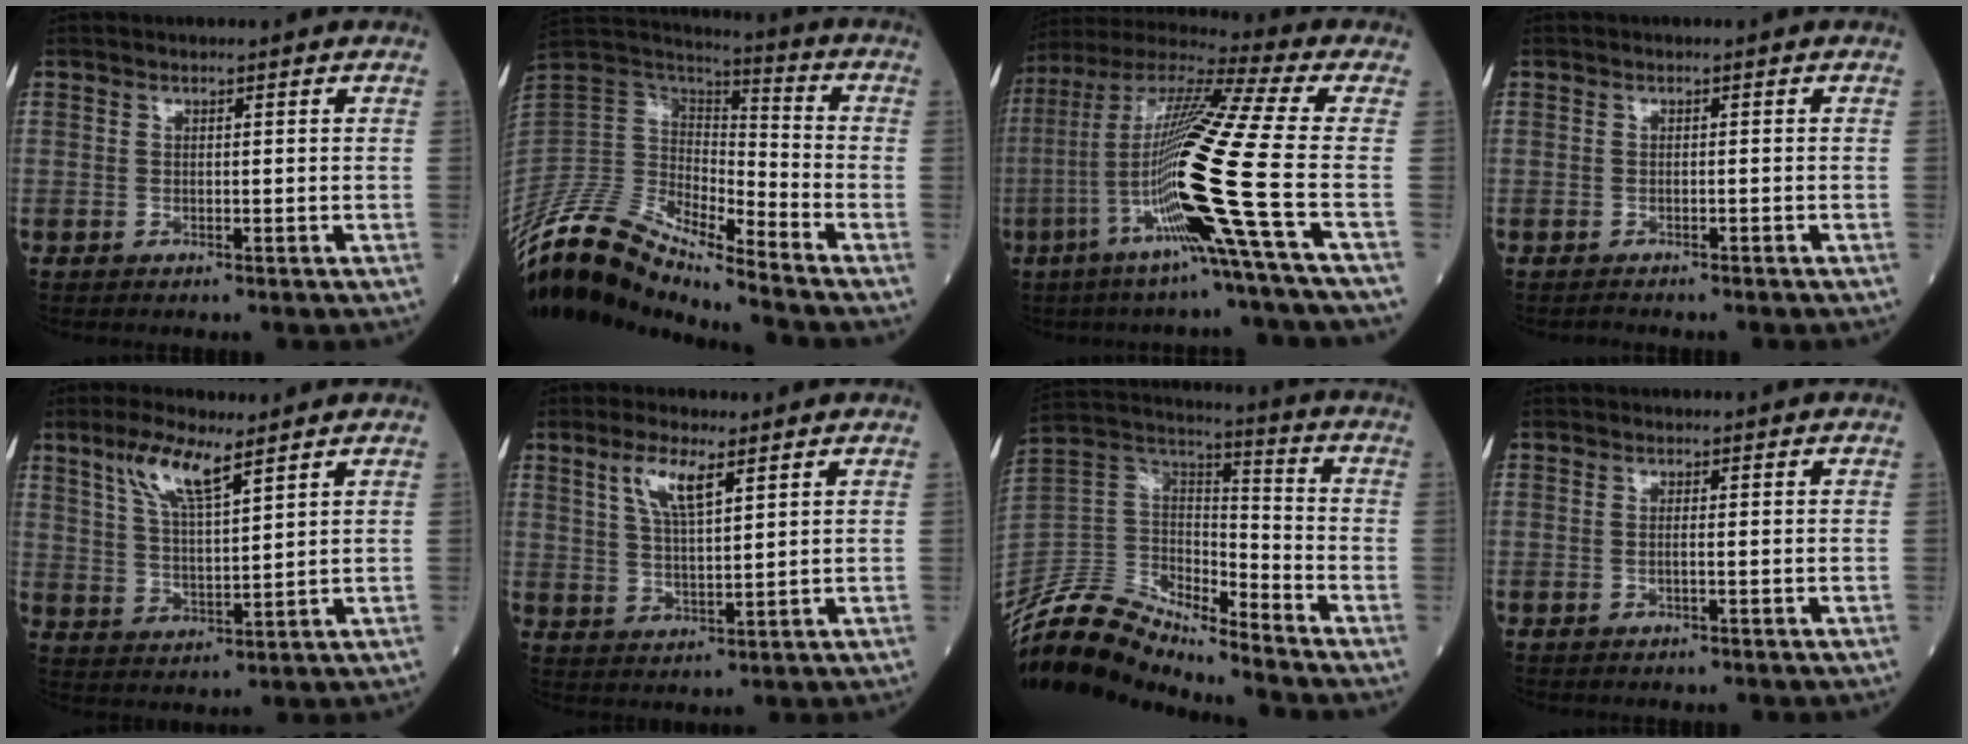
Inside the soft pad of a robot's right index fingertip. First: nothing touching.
{"total": 17.5, "force": [-15.7, 2.6, 7.4], "torque": [-0.150, 0.034, -0.302]}
{"total": 21.4, "force": [-6.3, -2.5, 20.3], "torque": [-0.410, -0.024, -0.138]}
{"total": 2.0, "force": [-1.9, 0.1, 0.7], "torque": [-0.011, -0.001, -0.023]}
{"total": 8.0, "force": [5.1, 1.3, 6.0], "torque": [-0.124, 0.002, 0.102]}
{"total": 6.2, "force": [3.4, 1.2, 5.0], "torque": [-0.104, 0.002, 0.067]}
{"total": 15.5, "force": [-14.7, 2.7, 4.0], "torque": [-0.083, 0.056, -0.283]}
{"total": 0.6, "force": [-0.2, -0.1, 0.6], "torque": [-0.011, 0.001, -0.004]}